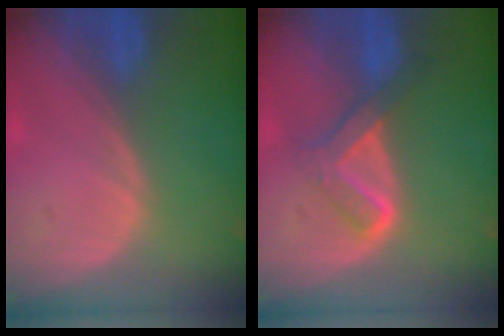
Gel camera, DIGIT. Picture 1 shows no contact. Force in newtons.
{"total": 5.2, "press": 5.2, "slide": 0.1}